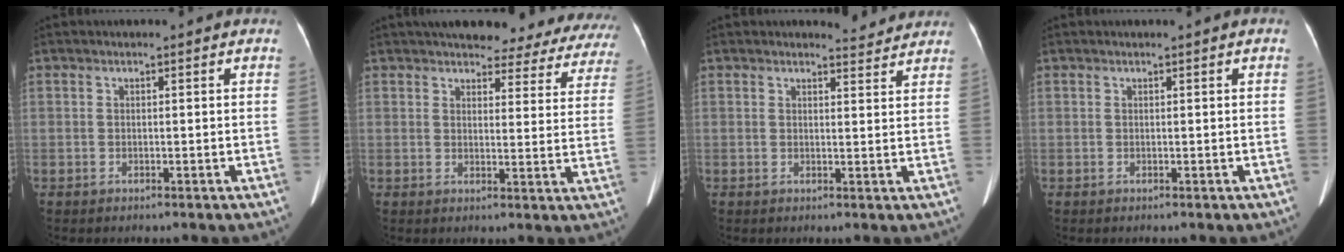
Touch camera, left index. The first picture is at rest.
{"total": 23.1, "force": [20.4, 6.4, 8.6], "torque": [-0.108, -0.026, 0.220]}
{"total": 2.9, "force": [2.8, 0.3, -0.2], "torque": [-0.007, -0.013, 0.030]}
{"total": 0.0}